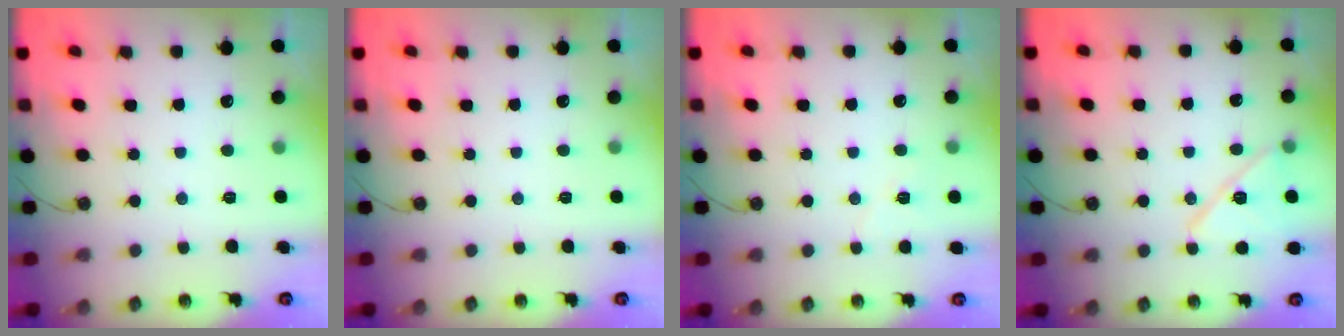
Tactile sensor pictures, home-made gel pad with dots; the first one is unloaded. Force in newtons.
{"total": 0.0}
{"total": 6.3, "press": 5.5, "slide": 2.9}
{"total": 11.9, "press": 11.9, "slide": 0.6}